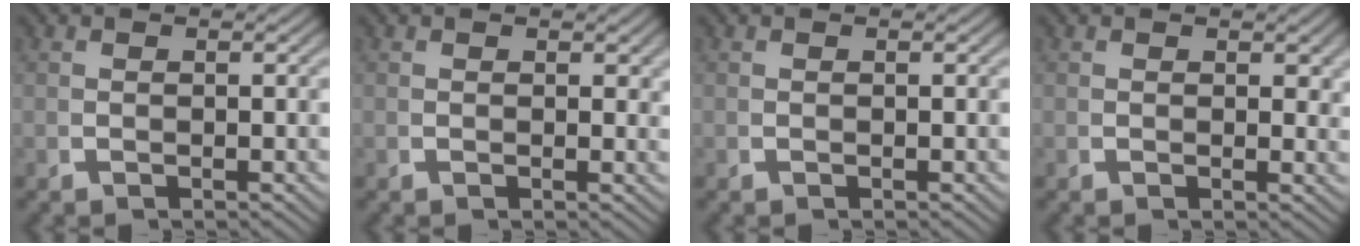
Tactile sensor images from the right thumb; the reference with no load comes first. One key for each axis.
{"total": 0.7, "fx": 0.5, "fy": 0.4, "fz": 0.4, "tx": -0.003, "ty": -0.005, "tz": 0.005}
{"total": 0.0}
{"total": 1.1, "fx": 0.6, "fy": 0.7, "fz": 0.6, "tx": -0.005, "ty": -0.006, "tz": 0.007}